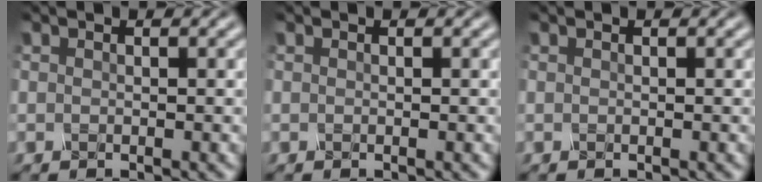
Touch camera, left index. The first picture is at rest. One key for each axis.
{"total": 0.0}
{"total": 0.0}